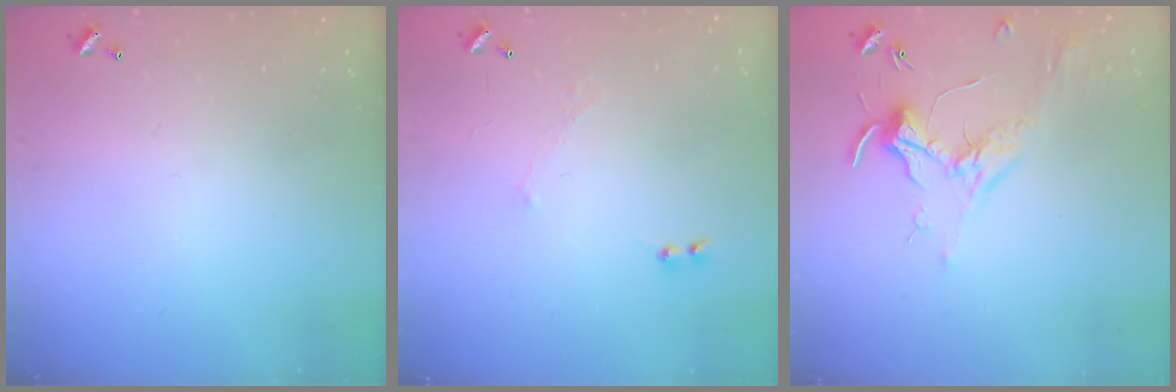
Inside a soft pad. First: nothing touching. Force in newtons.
{"total": 0.9, "press": 0.3, "slide": 0.8}
{"total": 1.7, "press": 1.5, "slide": 0.7}